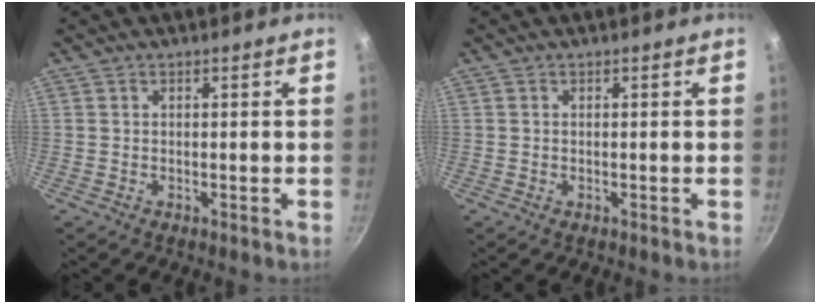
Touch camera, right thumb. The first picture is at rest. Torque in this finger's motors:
{"motor_torque": [-0.43, -0.60, -0.13, 0.04, -0.03]}